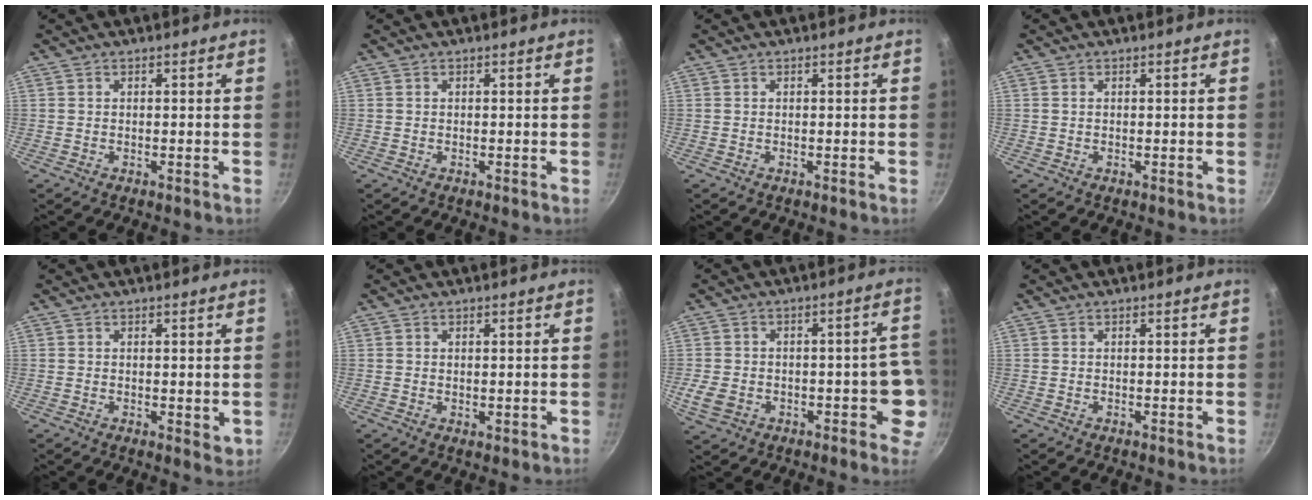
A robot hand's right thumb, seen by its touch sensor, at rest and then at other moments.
{"total": 0.0}
{"total": 0.0}
{"total": 0.6, "force": [0.2, 0.3, 0.4], "torque": [-0.008, 0.001, 0.003]}
{"total": 2.1, "force": [0.2, 1.2, 1.7], "torque": [-0.021, -0.006, 0.004]}
{"total": 0.9, "force": [0.3, 0.5, 0.7], "torque": [-0.007, -0.007, 0.003]}
{"total": 10.2, "force": [-2.3, 6.6, 7.4], "torque": [-0.060, 0.028, -0.031]}
{"total": 0.0}